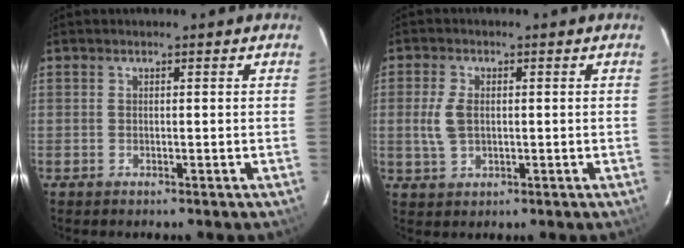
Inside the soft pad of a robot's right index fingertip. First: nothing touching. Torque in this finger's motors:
{"motor_torque": [0.79, 0.04, 0.43, 0.09]}